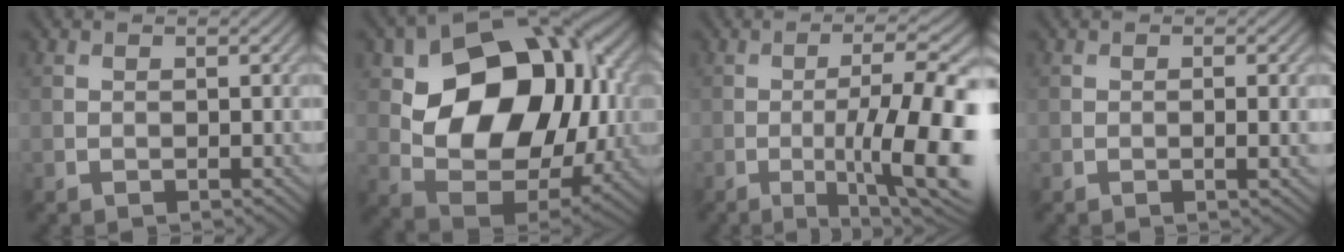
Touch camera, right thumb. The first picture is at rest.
{"total": 16.6, "force": [3.3, 11.6, 11.5], "torque": [-0.191, -0.010, 0.067]}
{"total": 13.9, "force": [-3.2, 3.6, 13.0], "torque": [-0.174, -0.005, -0.046]}
{"total": 1.7, "force": [-0.2, 0.3, 1.7], "torque": [-0.031, -0.001, -0.002]}